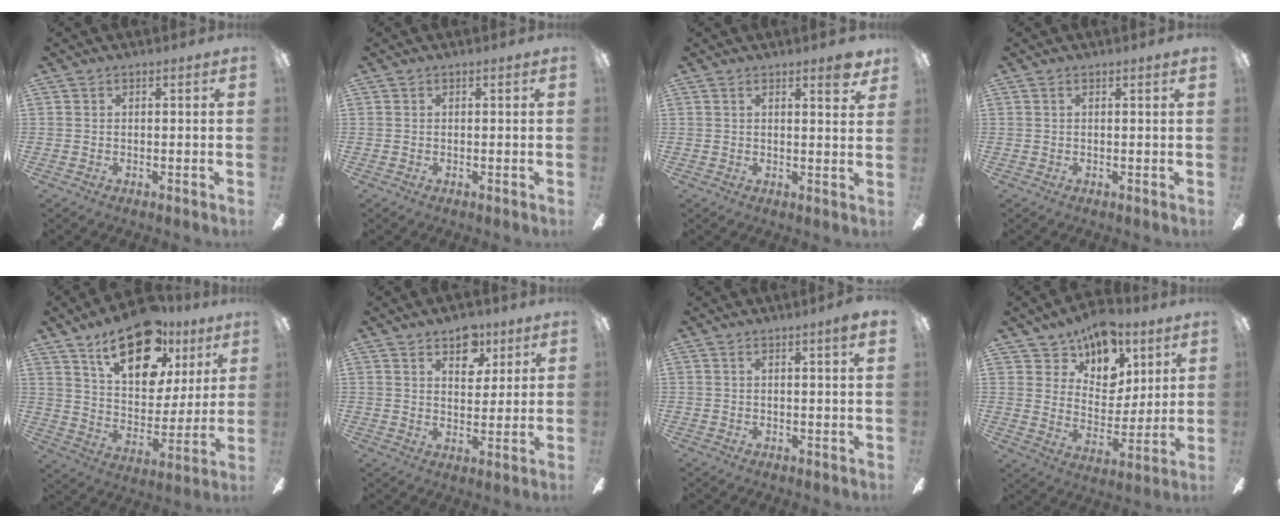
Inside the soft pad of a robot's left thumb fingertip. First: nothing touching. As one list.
[{"total": 0.0}, {"total": 3.7, "force": [2.7, 0.5, 2.4], "torque": [-0.021, -0.017, 0.039]}, {"total": 0.5, "force": [0.3, -0.1, 0.4], "torque": [-0.007, 0.000, 0.004]}, {"total": 20.8, "force": [13.0, 10.8, 12.1], "torque": [-0.177, -0.068, 0.224]}, {"total": 8.1, "force": [5.2, 4.9, 3.6], "torque": [-0.029, -0.023, 0.089]}, {"total": 2.3, "force": [1.4, -0.2, 1.7], "torque": [-0.027, -0.004, 0.022]}, {"total": 13.5, "force": [10.2, 8.0, 3.8], "torque": [-0.069, -0.073, 0.191]}]